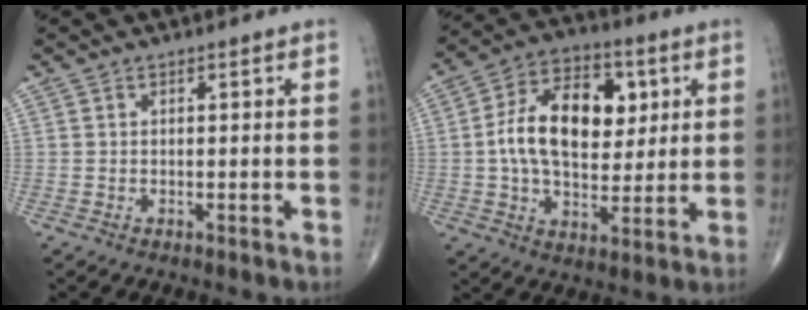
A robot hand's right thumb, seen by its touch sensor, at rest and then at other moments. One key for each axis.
{"total": 17.5, "fx": 2.8, "fy": 10.8, "fz": 13.4, "tx": -0.194, "ty": 0.007, "tz": 0.043}